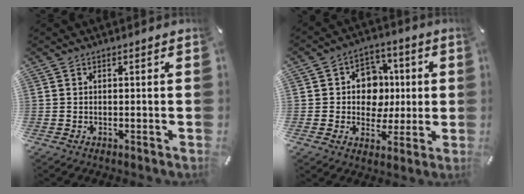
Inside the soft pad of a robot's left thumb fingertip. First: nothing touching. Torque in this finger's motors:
{"motor_torque": [1.21, 1.38, 0.51, -0.53, 0.03]}